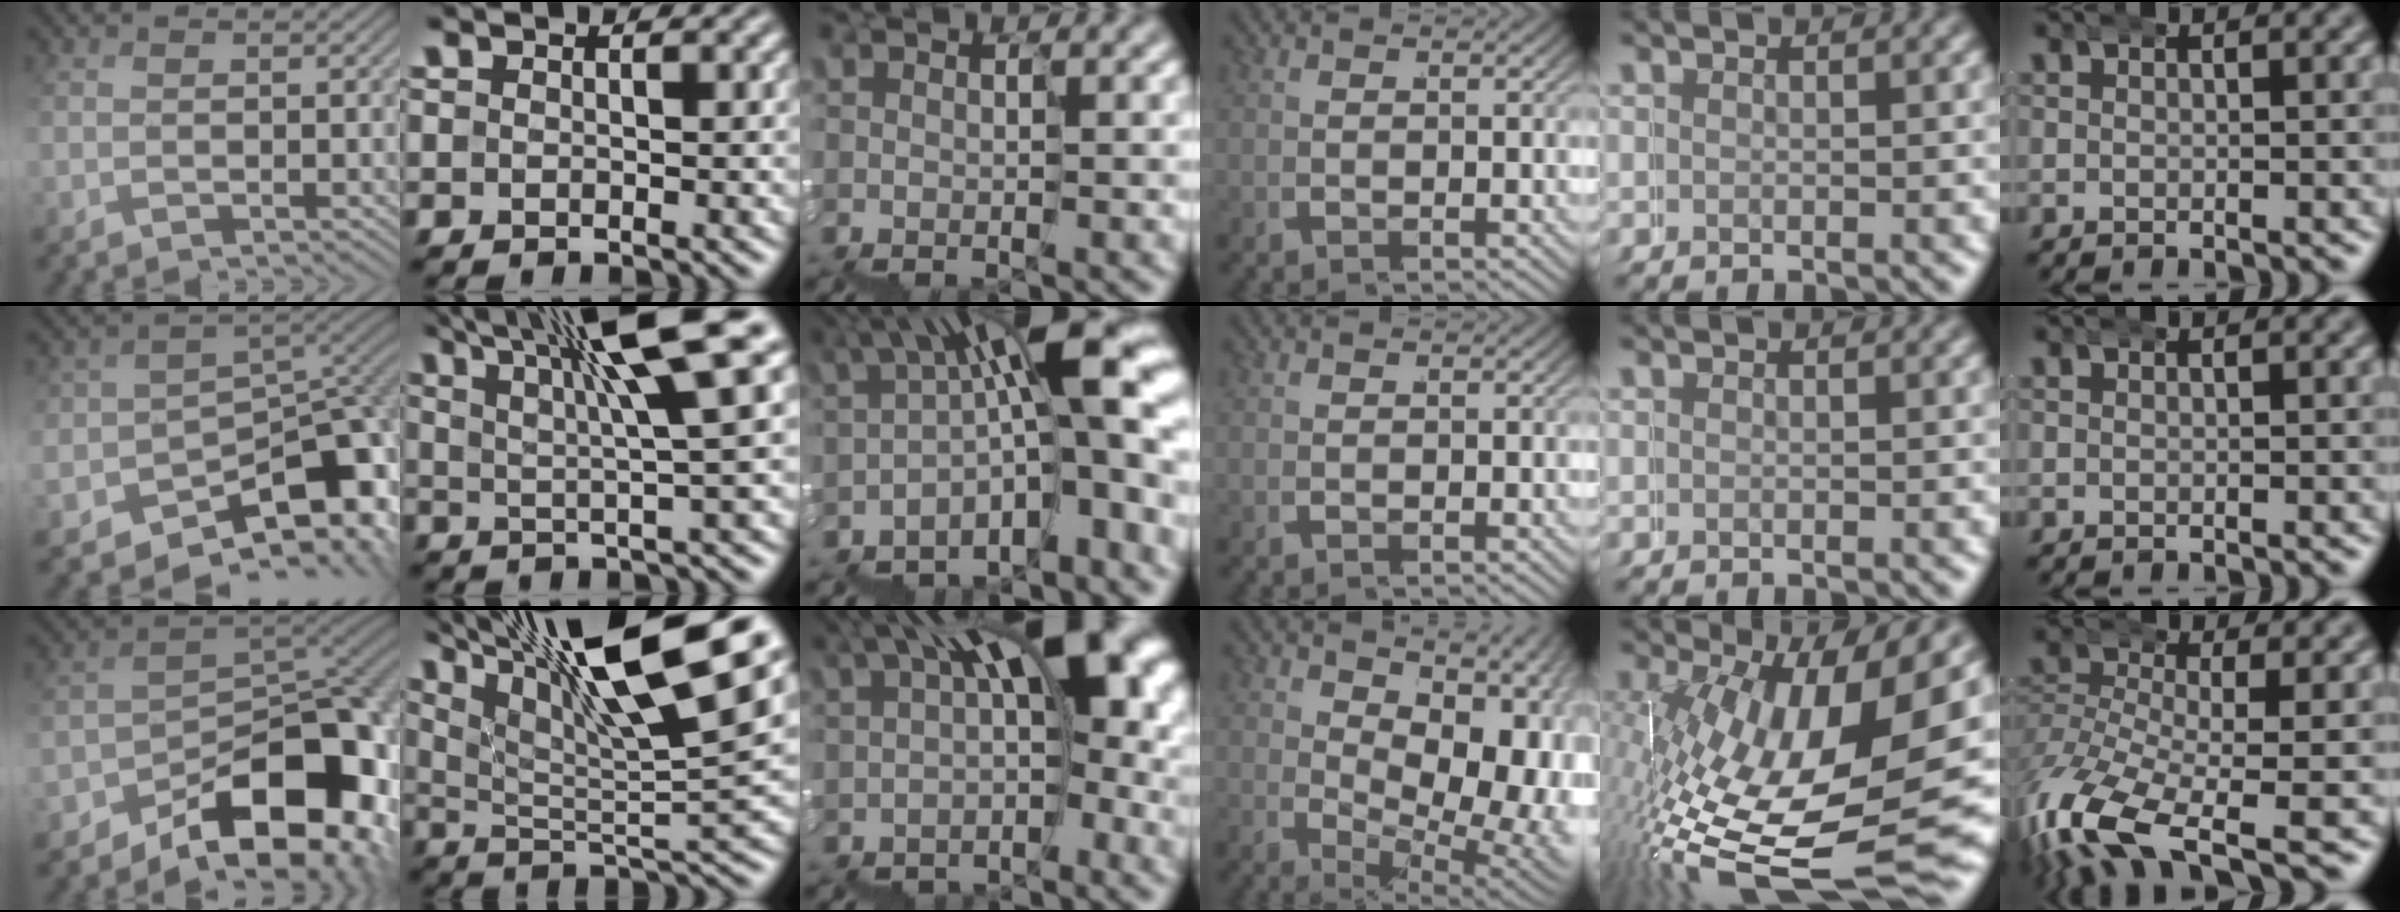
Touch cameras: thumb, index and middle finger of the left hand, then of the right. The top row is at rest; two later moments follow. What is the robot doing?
{"motion": "wrap", "object": "duck tape"}